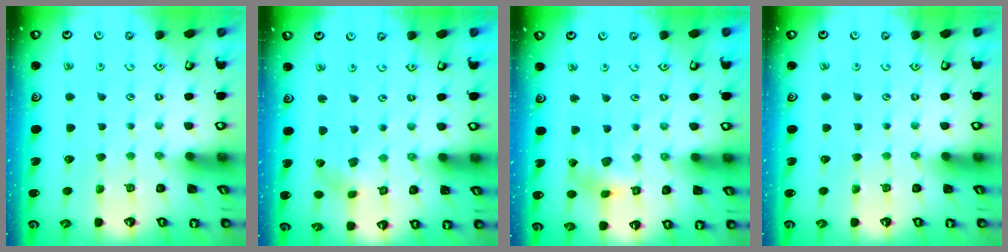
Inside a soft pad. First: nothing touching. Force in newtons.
{"total": 2.6, "press": 2.6, "slide": 0.5}
{"total": 7.7, "press": 7.7, "slide": 0.9}
{"total": 0.0}